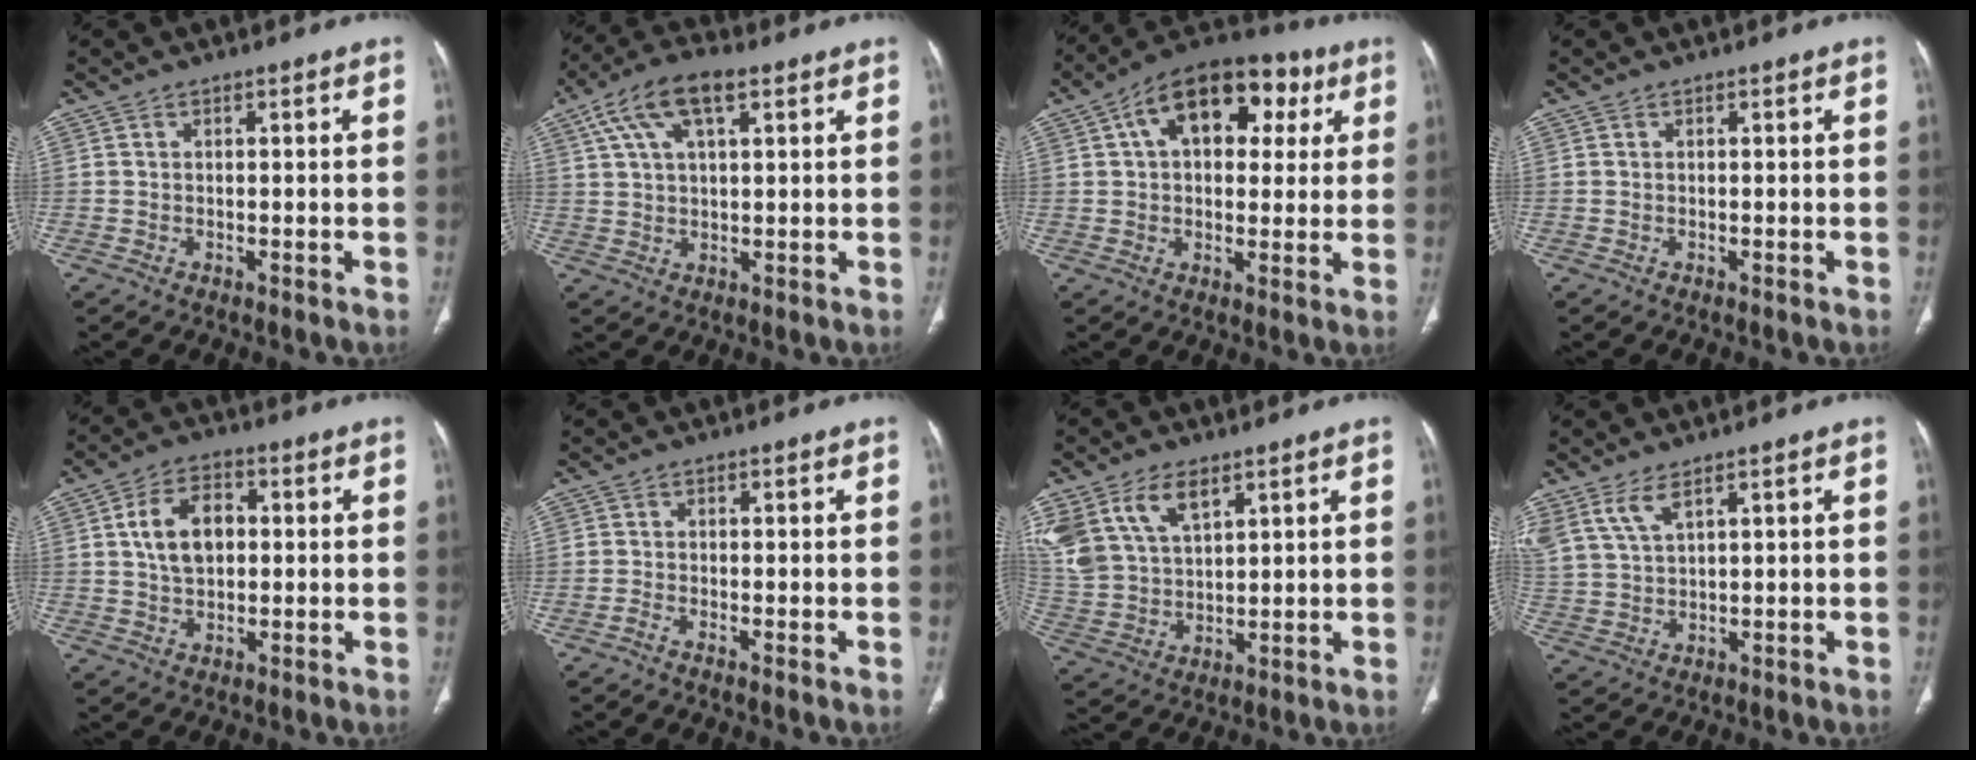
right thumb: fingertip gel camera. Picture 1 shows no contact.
{"total": 10.5, "force": [4.8, 4.5, 8.2], "torque": [-0.162, 0.017, 0.086]}
{"total": 18.0, "force": [6.3, 10.9, 12.9], "torque": [-0.161, 0.023, 0.089]}
{"total": 0.0}
{"total": 9.1, "force": [1.5, 5.9, 6.8], "torque": [-0.107, 0.010, 0.025]}
{"total": 0.9, "force": [-0.7, -0.2, 0.5], "torque": [-0.017, 0.001, -0.019]}
{"total": 14.4, "force": [7.7, 8.4, 8.8], "torque": [-0.185, -0.012, 0.162]}
{"total": 5.4, "force": [3.5, 1.6, 3.7], "torque": [-0.087, -0.011, 0.084]}